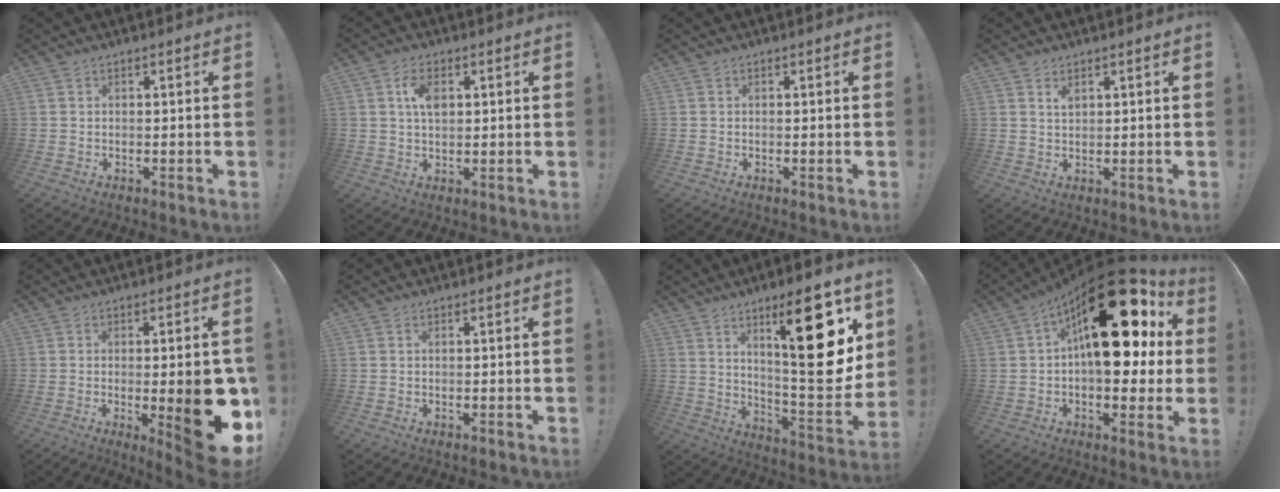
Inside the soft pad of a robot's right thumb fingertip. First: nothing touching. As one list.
[{"total": 6.2, "force": [1.7, 3.6, 4.7], "torque": [-0.072, 0.000, 0.028]}, {"total": 0.0}, {"total": 1.8, "force": [1.2, 0.9, 1.0], "torque": [-0.006, -0.009, 0.019]}, {"total": 16.3, "force": [-2.3, 4.4, 15.5], "torque": [-0.192, -0.001, -0.018]}, {"total": 0.0}, {"total": 23.7, "force": [10.6, 6.1, 20.3], "torque": [-0.278, -0.071, 0.160]}, {"total": 28.4, "force": [7.9, 13.5, 23.7], "torque": [-0.340, -0.034, 0.143]}]